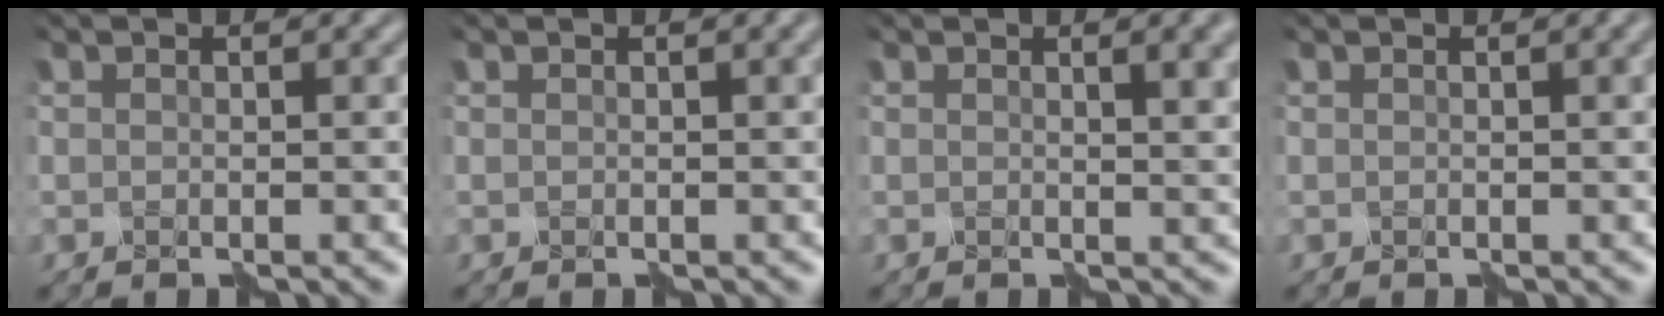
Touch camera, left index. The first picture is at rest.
{"total": 1.1, "force": [0.4, 0.3, 1.0], "torque": [-0.013, 0.002, 0.003]}
{"total": 3.5, "force": [1.5, 1.2, 2.9], "torque": [-0.024, 0.010, 0.012]}
{"total": 1.4, "force": [0.4, 0.4, 1.2], "torque": [-0.013, 0.002, 0.004]}